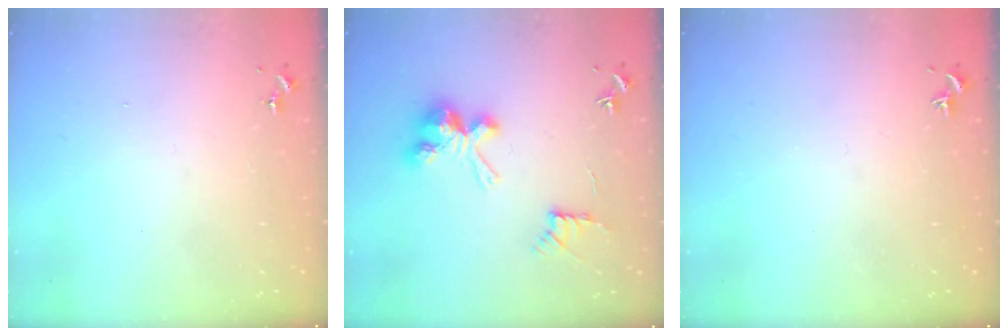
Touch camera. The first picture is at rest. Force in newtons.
{"total": 11.7, "press": 11.7, "slide": 0.7}
{"total": 0.0}